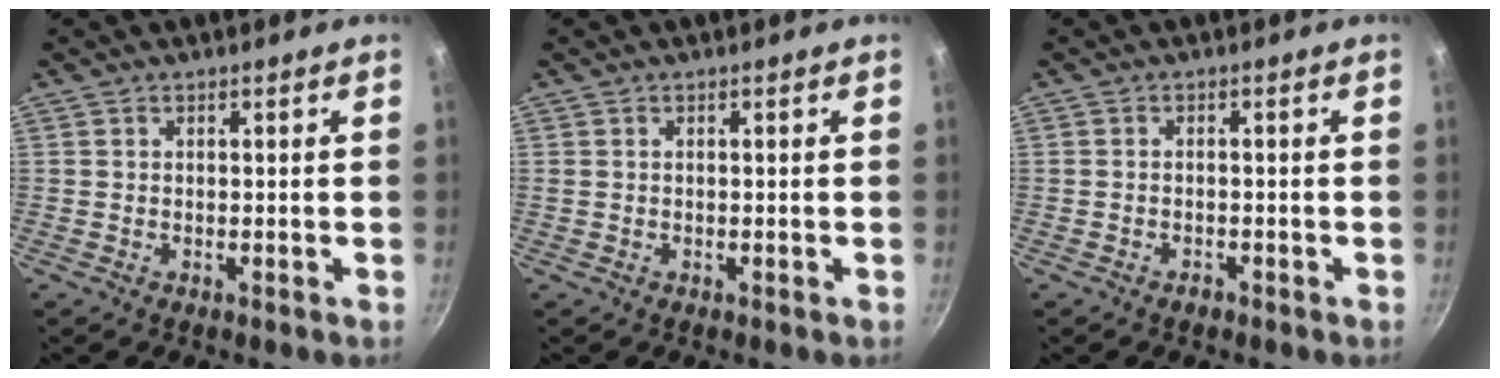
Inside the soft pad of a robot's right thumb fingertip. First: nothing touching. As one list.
[{"total": 0.0}, {"total": 1.3, "force": [-1.0, 0.6, 0.5], "torque": [-0.010, 0.010, -0.014]}]